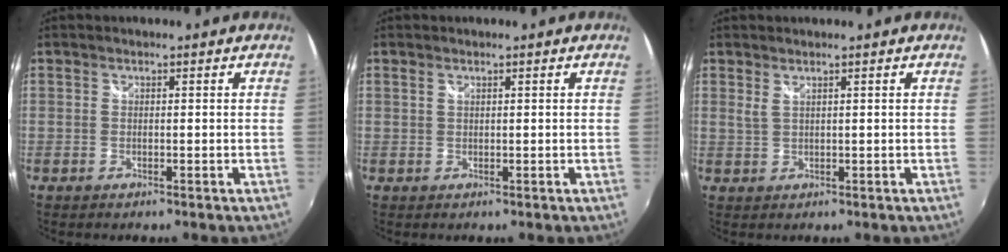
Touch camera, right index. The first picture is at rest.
{"total": 0.6, "force": [0.4, 0.2, 0.4], "torque": [-0.007, 0.001, 0.006]}
{"total": 1.0, "force": [0.7, 0.0, 0.7], "torque": [-0.014, 0.001, 0.014]}